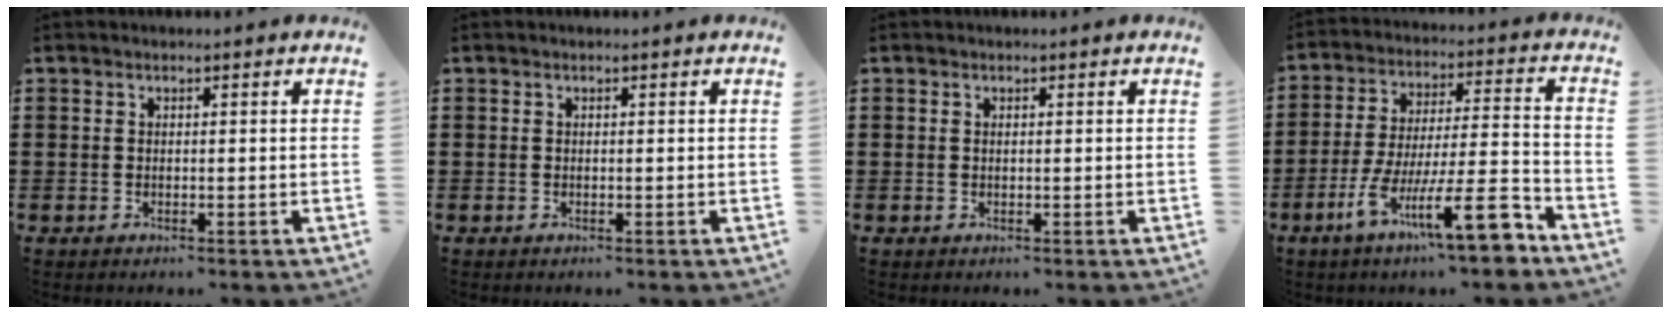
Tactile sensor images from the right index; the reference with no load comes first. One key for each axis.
{"total": 0.0}
{"total": 0.0}
{"total": 16.7, "fx": -9.9, "fy": 3.0, "fz": 13.1, "tx": -0.225, "ty": 0.027, "tz": -0.166}